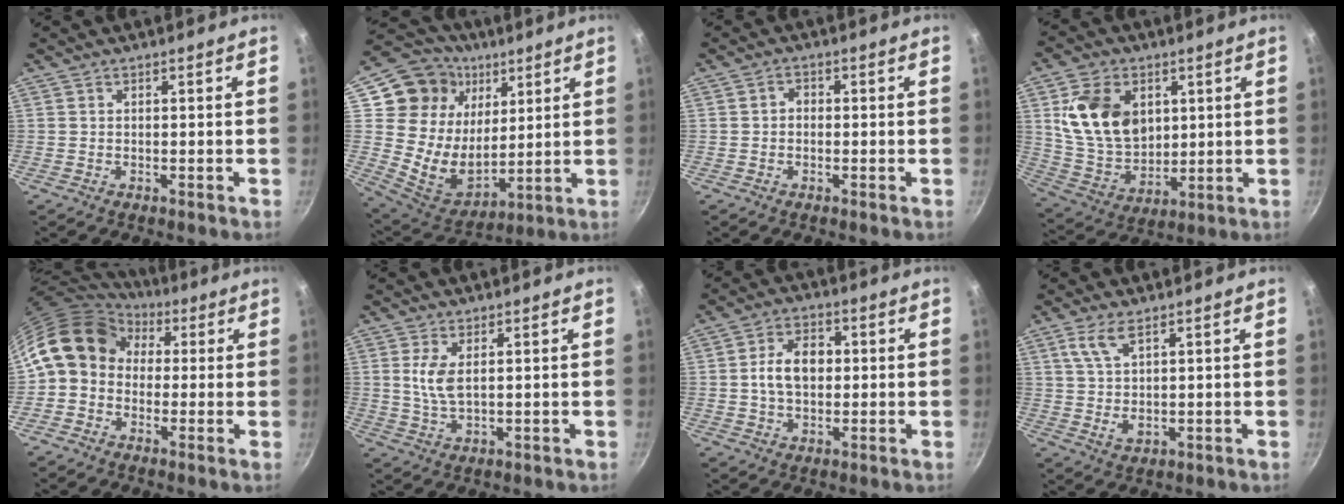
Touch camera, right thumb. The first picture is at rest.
{"total": 18.9, "force": [7.6, 15.2, 8.3], "torque": [-0.109, -0.038, 0.142]}
{"total": 1.8, "force": [-0.3, 1.5, 1.0], "torque": [-0.011, 0.010, -0.008]}
{"total": 15.9, "force": [4.2, 11.4, 10.2], "torque": [-0.161, -0.019, 0.090]}
{"total": 12.4, "force": [2.4, 10.0, 6.8], "torque": [-0.105, 0.028, 0.019]}
{"total": 4.9, "force": [1.2, 2.2, 4.2], "torque": [-0.086, -0.007, 0.026]}
{"total": 8.3, "force": [0.5, 5.7, 6.1], "torque": [-0.084, 0.014, 0.000]}
{"total": 6.0, "force": [2.9, 2.5, 4.6], "torque": [-0.085, -0.015, 0.063]}